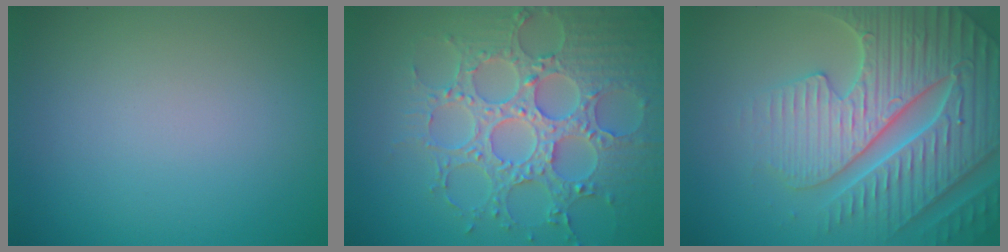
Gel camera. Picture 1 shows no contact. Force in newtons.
{"total": 7.3, "press": 6.0, "slide": 4.1}
{"total": 7.6, "press": 7.4, "slide": 1.7}